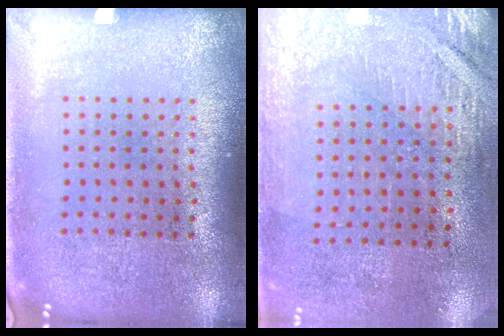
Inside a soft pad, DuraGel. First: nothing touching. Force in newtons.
{"total": 2.8, "press": 2.4, "slide": 1.4}